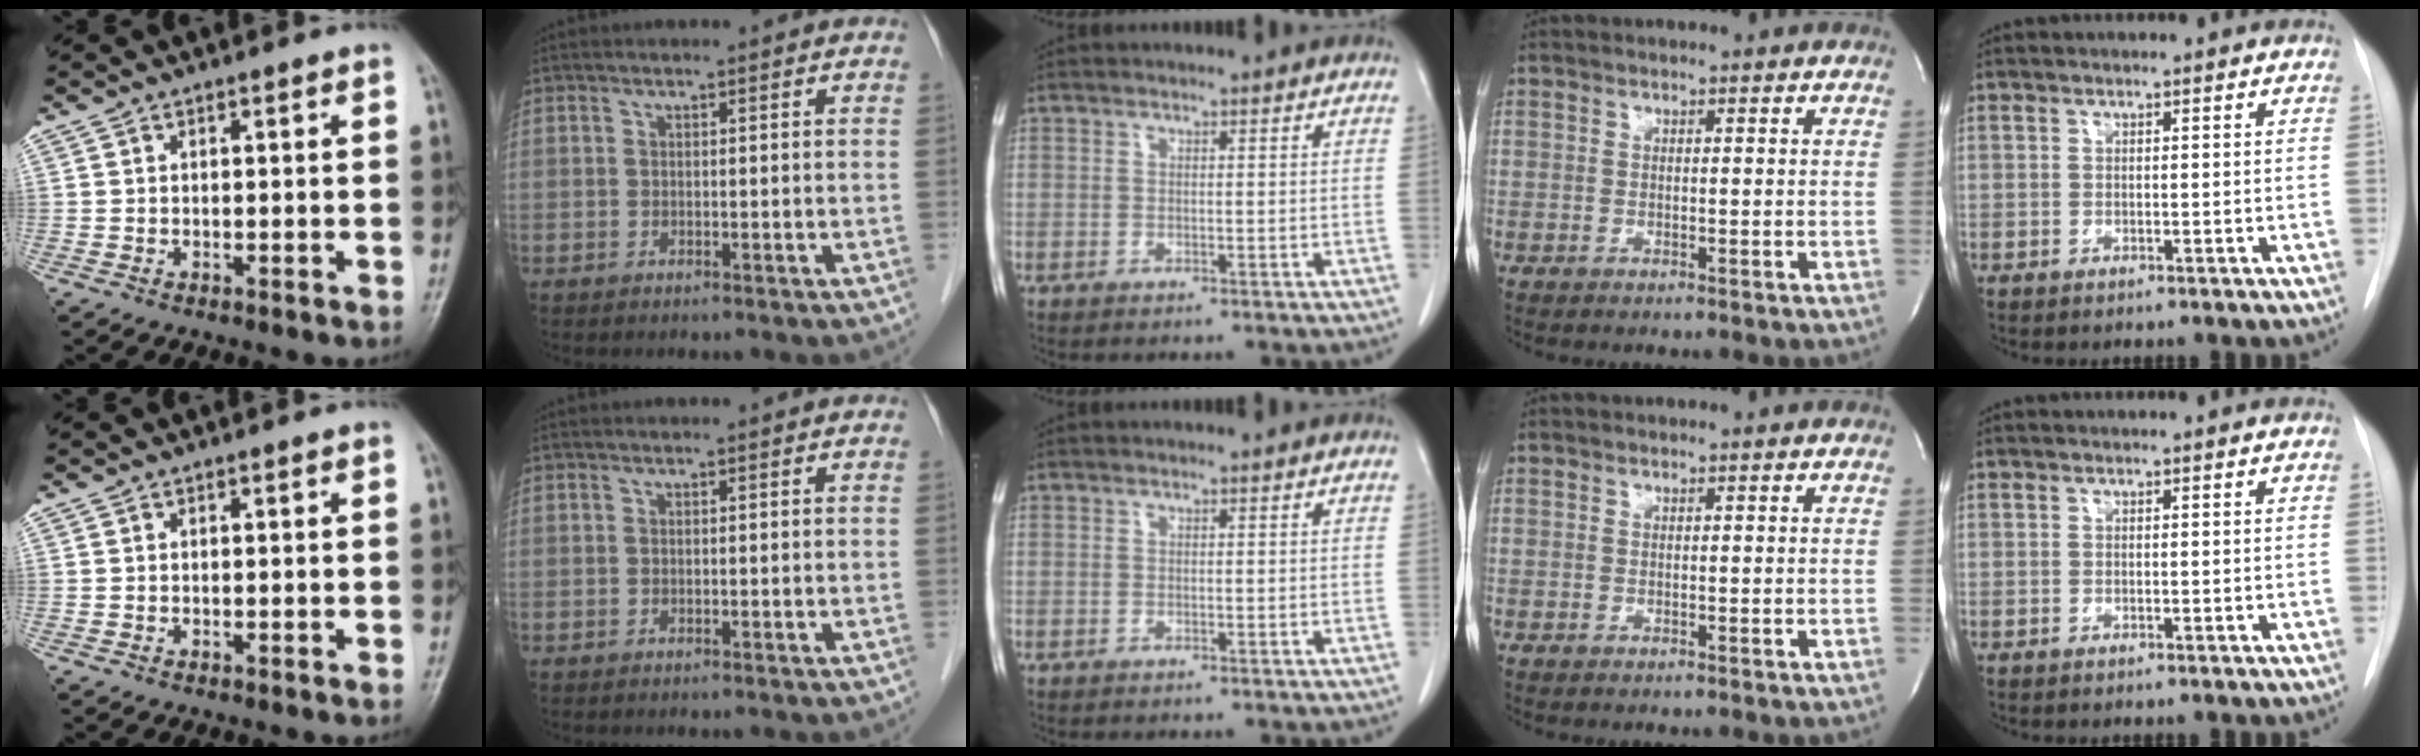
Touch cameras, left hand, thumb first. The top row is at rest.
{}